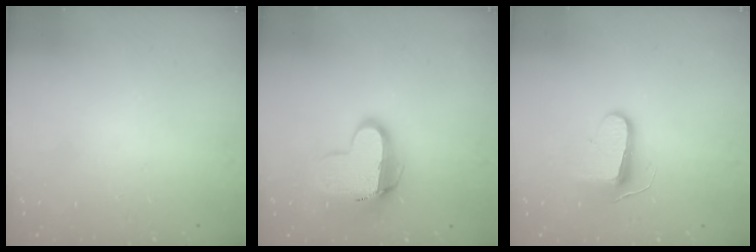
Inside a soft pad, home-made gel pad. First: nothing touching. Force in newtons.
{"total": 12.0, "press": 11.9, "slide": 1.1}
{"total": 9.3, "press": 9.3, "slide": 0.1}